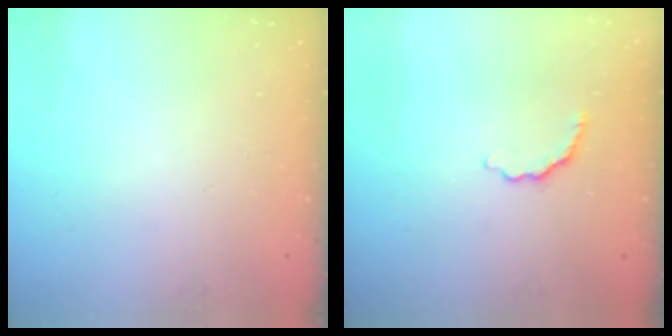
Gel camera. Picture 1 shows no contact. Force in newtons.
{"total": 3.7, "press": 3.7, "slide": 0.7}